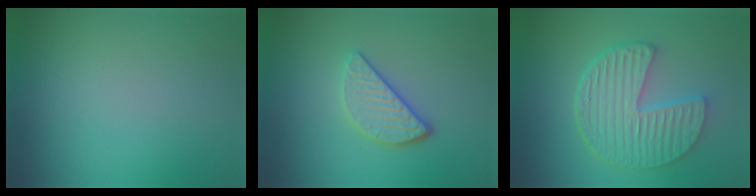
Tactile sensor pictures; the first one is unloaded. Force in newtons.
{"total": 3.3, "press": 2.6, "slide": 2.0}
{"total": 6.1, "press": 4.8, "slide": 3.8}